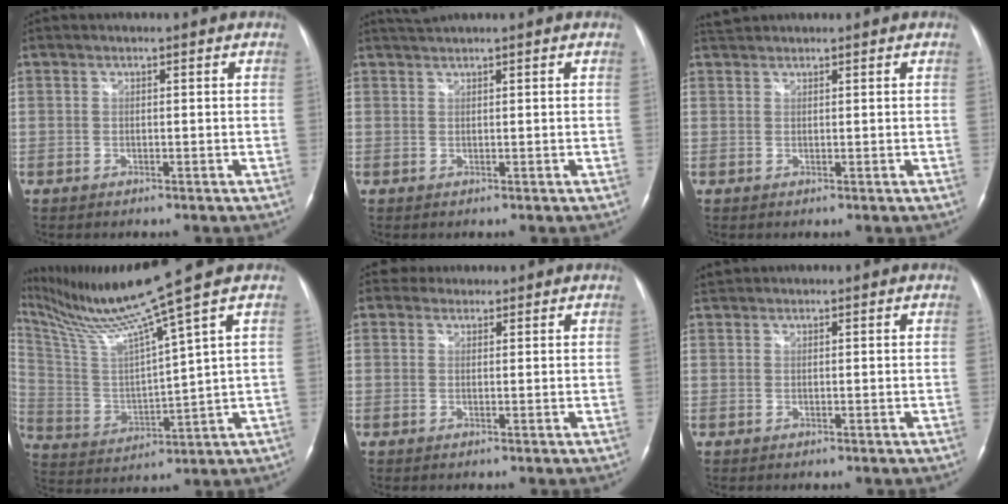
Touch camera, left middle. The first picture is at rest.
{"total": 1.5, "force": [1.4, -0.5, 0.2], "torque": [-0.002, 0.007, 0.033]}
{"total": 1.7, "force": [1.7, 0.2, 0.0], "torque": [-0.006, 0.014, 0.034]}
{"total": 14.7, "force": [11.3, -3.7, 8.6], "torque": [-0.164, -0.022, 0.218]}
{"total": 1.8, "force": [1.5, 0.8, -0.6], "torque": [0.014, 0.010, 0.021]}
{"total": 1.1, "force": [1.0, 0.3, -0.1], "torque": [-0.005, 0.012, 0.023]}